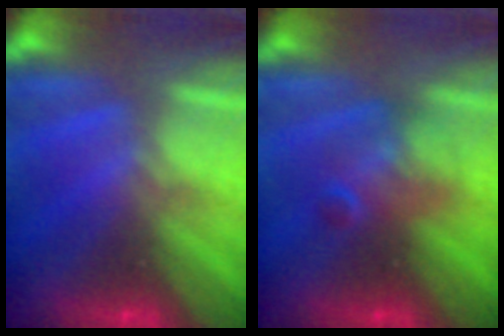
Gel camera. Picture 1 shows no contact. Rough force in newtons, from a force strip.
{"total": 2.4}